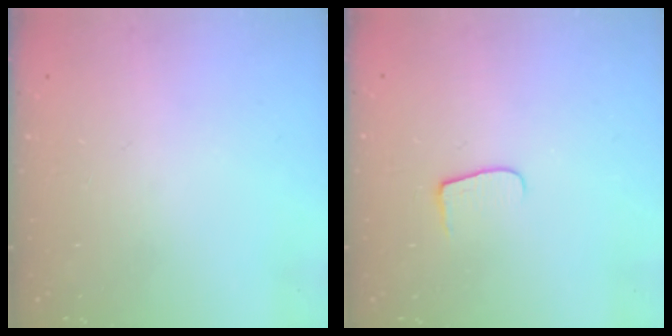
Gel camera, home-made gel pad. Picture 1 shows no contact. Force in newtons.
{"total": 6.0, "press": 6.0, "slide": 0.6}